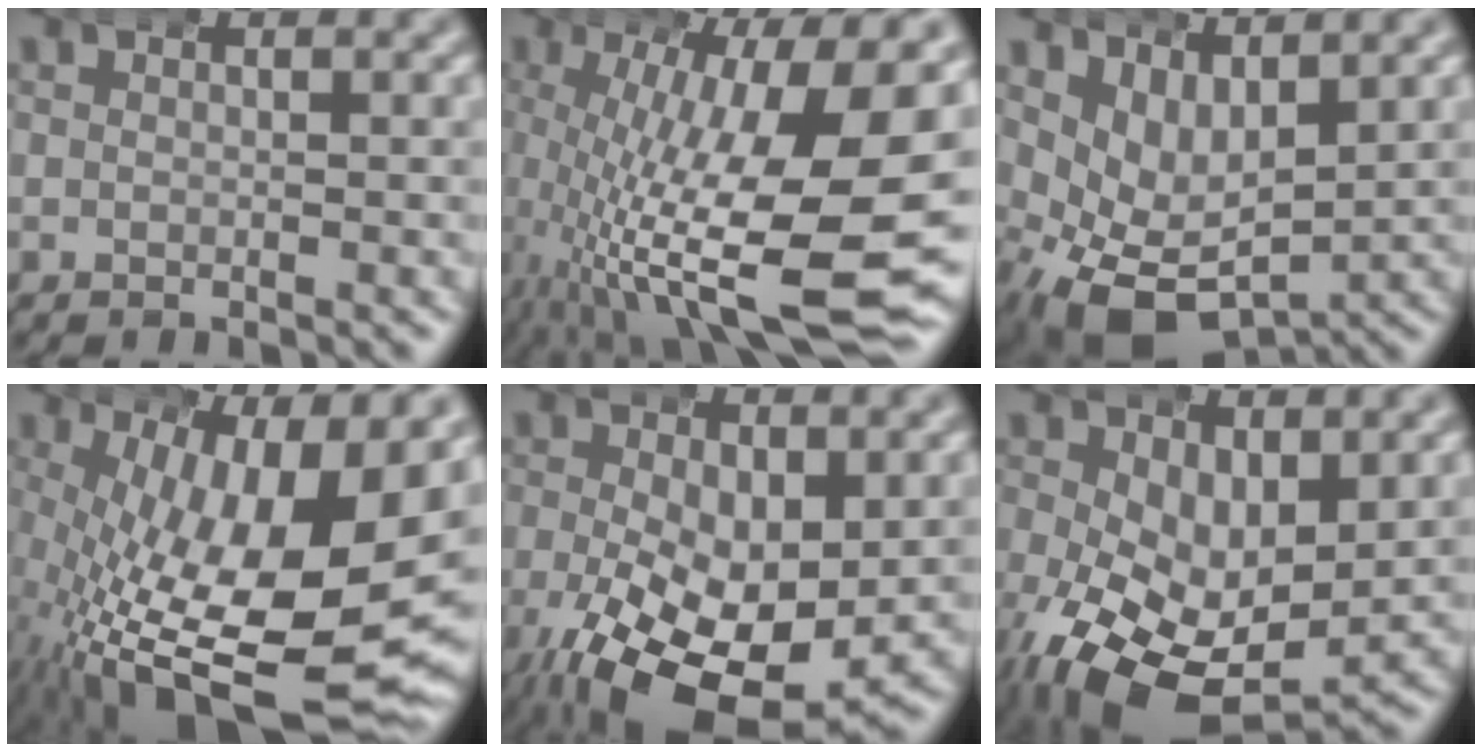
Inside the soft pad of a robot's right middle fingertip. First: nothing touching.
{"total": 15.2, "force": [-3.5, 5.4, 13.8], "torque": [-0.207, -0.033, -0.030]}
{"total": 7.8, "force": [-0.9, 5.4, 5.4], "torque": [-0.112, -0.029, -0.008]}
{"total": 16.0, "force": [-4.8, 6.9, 13.6], "torque": [-0.229, -0.065, -0.034]}
{"total": 11.9, "force": [-4.6, 6.2, 9.1], "torque": [-0.172, -0.054, -0.041]}
{"total": 11.5, "force": [-3.8, 7.2, 8.2], "torque": [-0.161, -0.065, -0.026]}